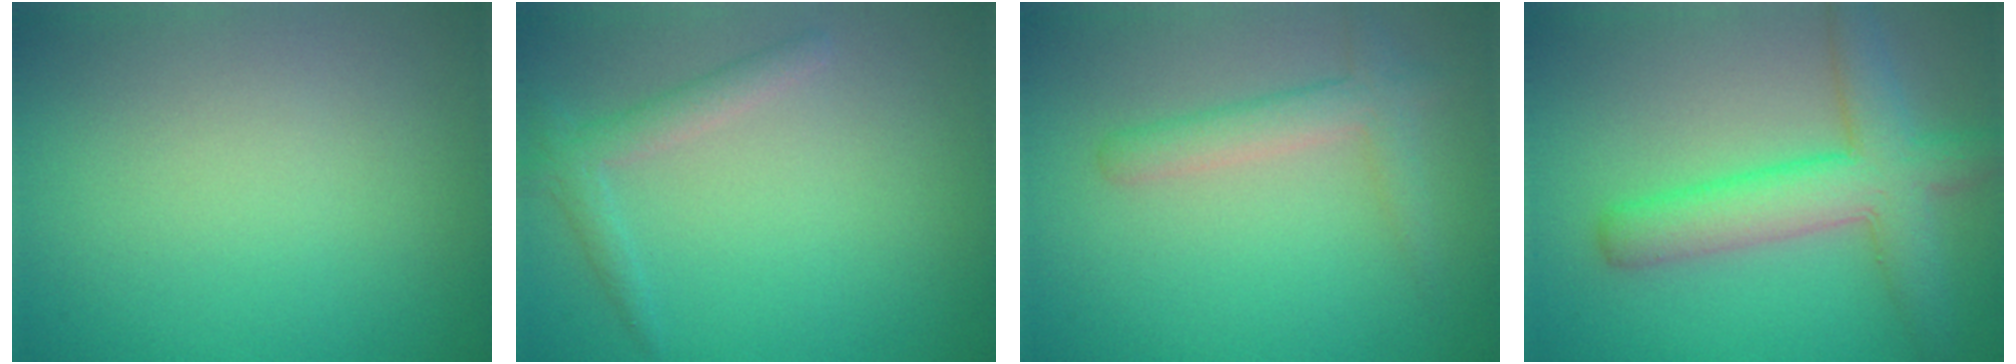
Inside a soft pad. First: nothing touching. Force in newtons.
{"total": 1.9, "press": 1.9, "slide": 0.1}
{"total": 2.6, "press": 2.6, "slide": 0.2}
{"total": 6.1, "press": 6.1, "slide": 0.2}